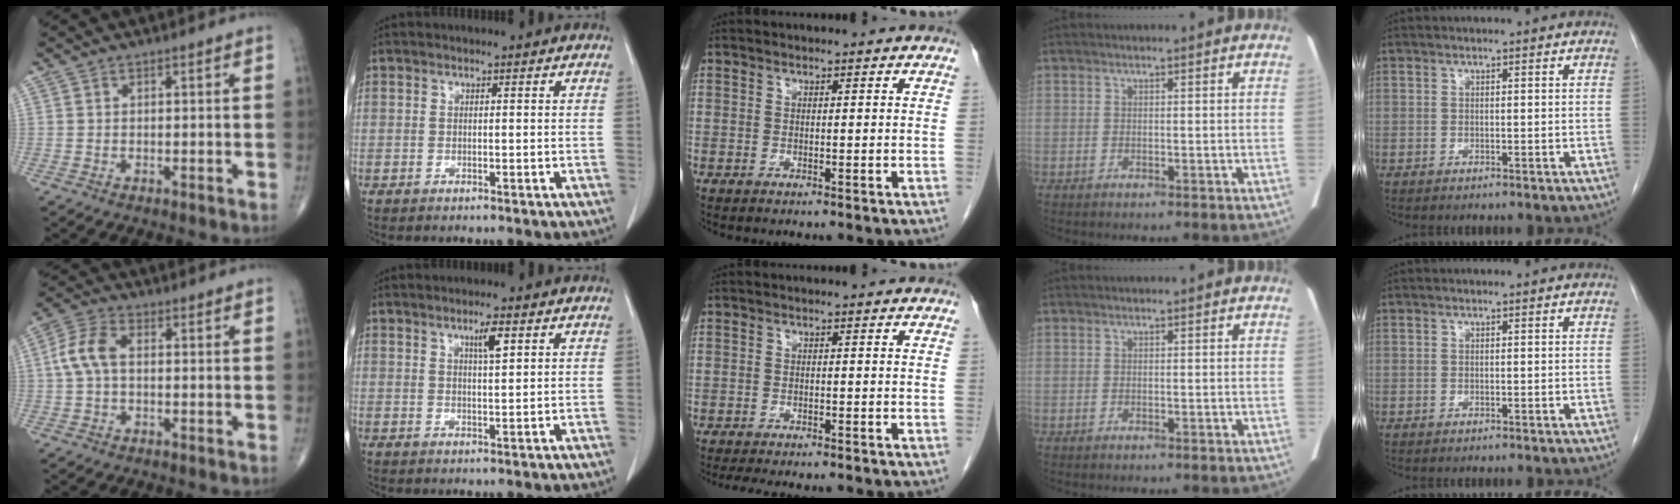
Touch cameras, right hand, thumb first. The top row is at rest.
{"thumb": {"total": 6.6, "force": [0.3, 3.9, 5.3], "torque": [-0.120, 0.021, 0.000]}, "index": {"total": 2.9, "force": [1.5, 0.3, 2.5], "torque": [-0.044, -0.002, 0.024]}, "middle": {"total": 8.4, "force": [-7.4, 1.5, 3.7], "torque": [-0.053, -0.009, -0.100]}}